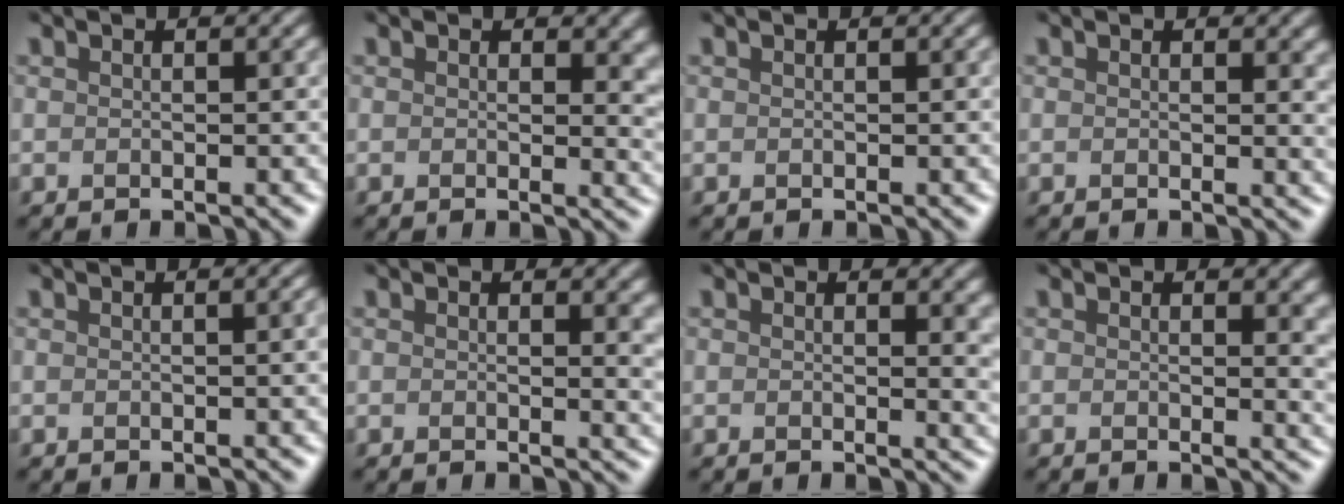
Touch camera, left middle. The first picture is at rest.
{"total": 3.0, "force": [0.6, 1.4, 2.6], "torque": [-0.032, -0.001, 0.005]}
{"total": 0.0}
{"total": 1.1, "force": [0.5, 0.4, 0.9], "torque": [-0.014, -0.003, 0.005]}
{"total": 1.7, "force": [0.1, 1.1, 1.4], "torque": [0.010, 0.004, -0.011]}
{"total": 2.6, "force": [0.5, 1.1, 2.3], "torque": [-0.025, -0.003, 0.004]}
{"total": 2.9, "force": [0.5, 1.3, 2.5], "torque": [-0.025, -0.001, 0.005]}
{"total": 3.0, "force": [0.6, 1.4, 2.6], "torque": [-0.028, 0.000, 0.004]}